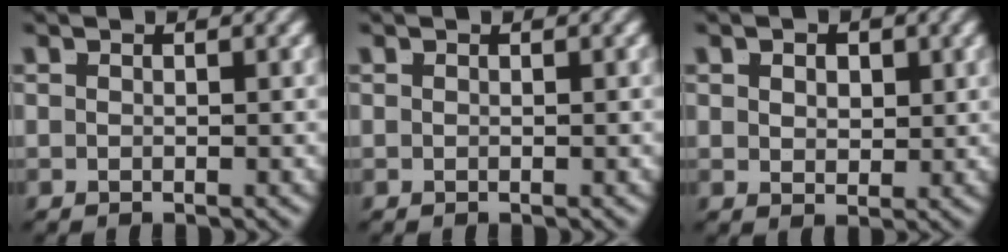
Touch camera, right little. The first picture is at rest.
{"total": 0.0}
{"total": 1.6, "force": [0.7, 0.9, 1.1], "torque": [-0.010, -0.014, 0.027]}